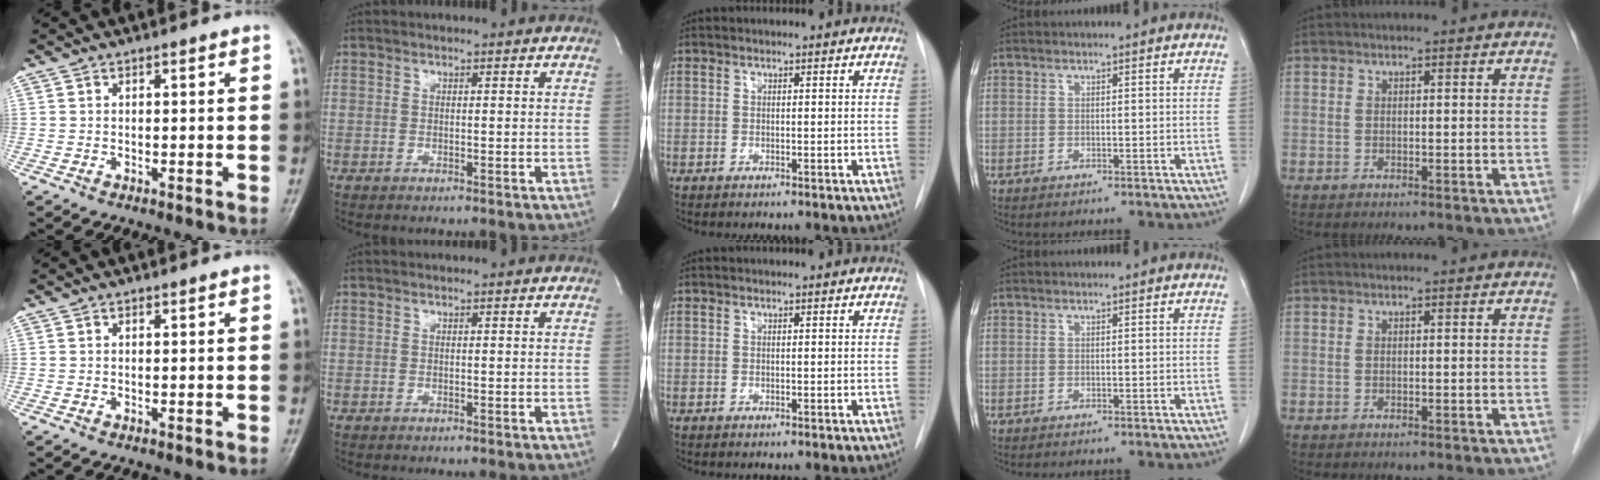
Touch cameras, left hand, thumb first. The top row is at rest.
{}